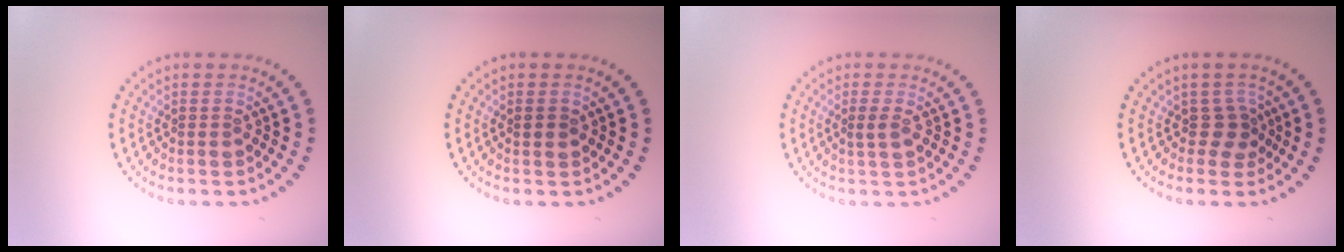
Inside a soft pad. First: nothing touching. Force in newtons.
{"total": 0.9, "press": 0.8, "slide": 0.3}
{"total": 1.1, "press": 1.0, "slide": 0.4}
{"total": 2.0, "press": 1.3, "slide": 1.4}